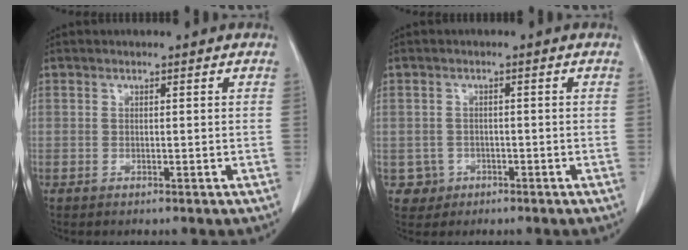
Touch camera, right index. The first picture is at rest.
{"total": 3.0, "force": [-0.9, 2.8, -0.3], "torque": [0.016, 0.014, -0.012]}